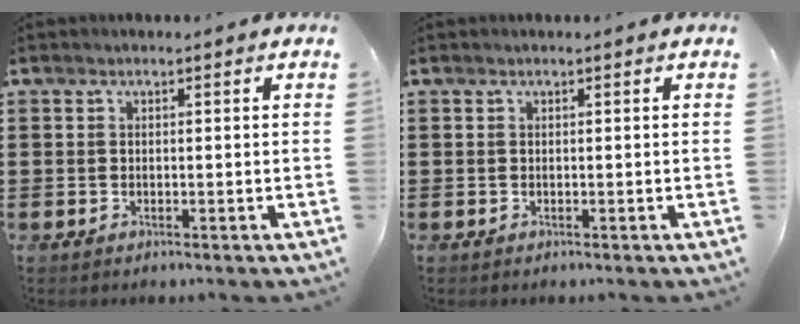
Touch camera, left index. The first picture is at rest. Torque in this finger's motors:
{"motor_torque": [-0.06, -0.02, -0.02, -0.01]}